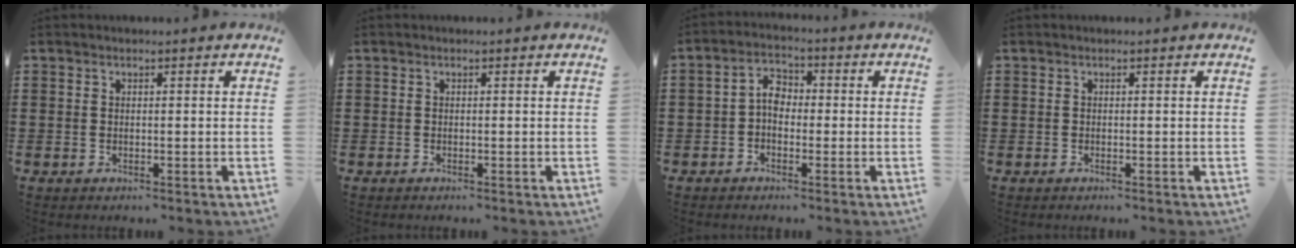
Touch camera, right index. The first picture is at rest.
{"total": 0.0}
{"total": 3.8, "force": [-0.7, 2.6, 2.8], "torque": [-0.063, 0.009, -0.016]}
{"total": 0.0}